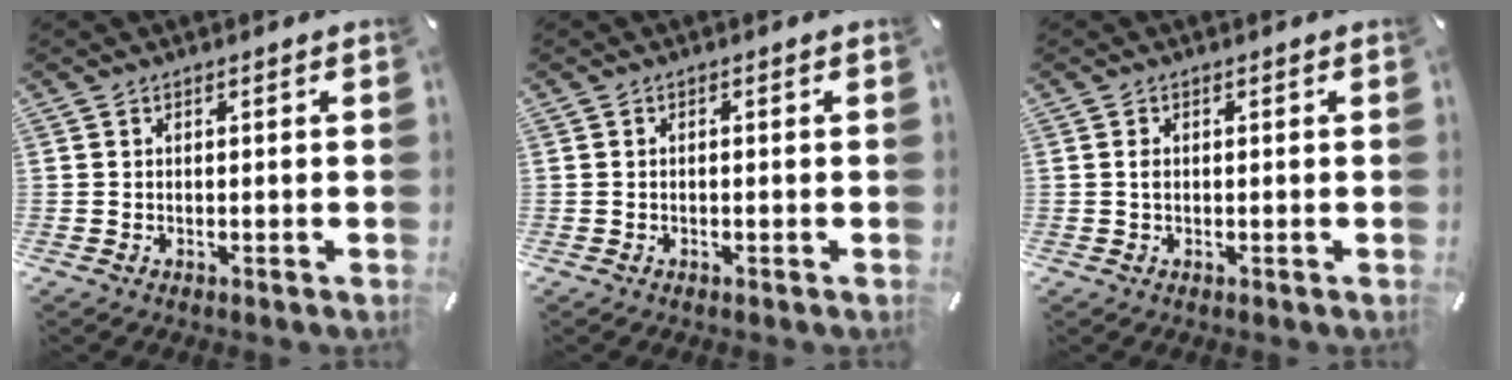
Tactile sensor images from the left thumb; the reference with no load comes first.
{"total": 0.6, "force": [-0.2, 0.1, 0.5], "torque": [-0.009, -0.002, -0.004]}
{"total": 1.0, "force": [0.1, 0.6, 0.8], "torque": [-0.017, 0.002, 0.000]}